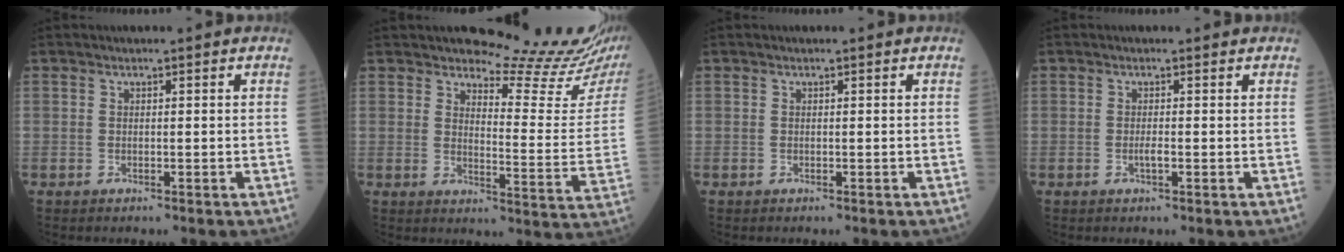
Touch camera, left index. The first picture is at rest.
{"total": 13.9, "force": [13.5, -0.5, 3.0], "torque": [-0.040, -0.108, 0.149]}
{"total": 0.0}
{"total": 0.9, "force": [-0.4, 0.1, 0.8], "torque": [-0.015, -0.004, -0.006]}